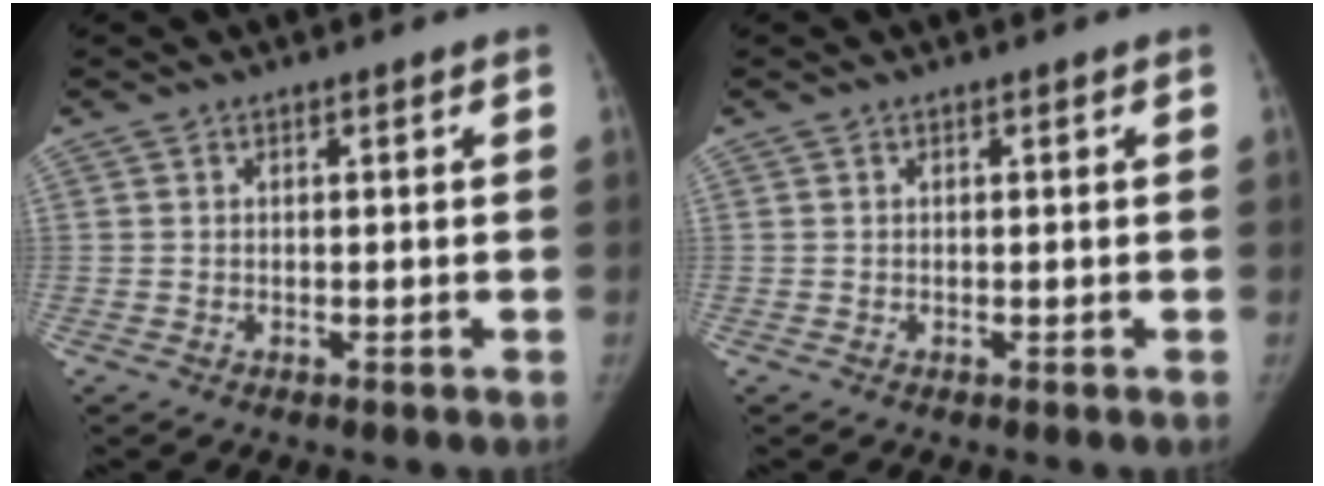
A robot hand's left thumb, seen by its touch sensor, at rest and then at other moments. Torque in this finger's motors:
{"motor_torque": [-0.18, -0.02, -0.30, 0.13, -0.03]}